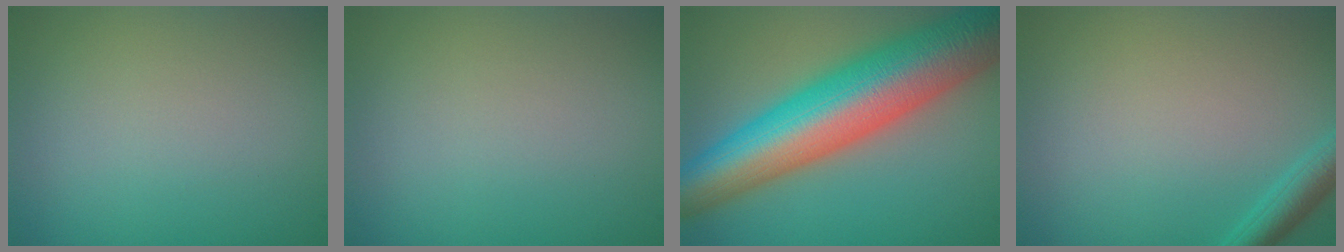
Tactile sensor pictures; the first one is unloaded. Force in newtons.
{"total": 0.0}
{"total": 13.8, "press": 13.8, "slide": 0.4}
{"total": 2.3, "press": 2.3, "slide": 0.1}